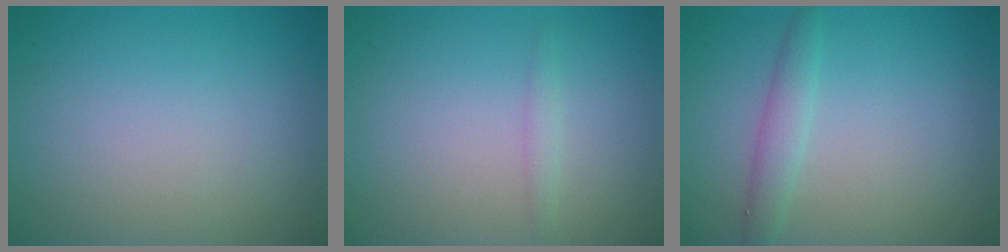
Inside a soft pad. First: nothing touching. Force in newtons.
{"total": 0.8, "press": 0.8, "slide": 0.0}
{"total": 1.9, "press": 1.9, "slide": 0.1}